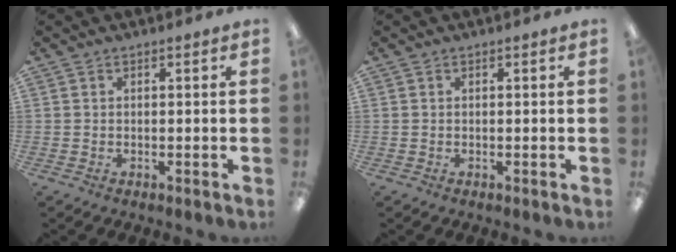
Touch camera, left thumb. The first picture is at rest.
{"total": 0.0}